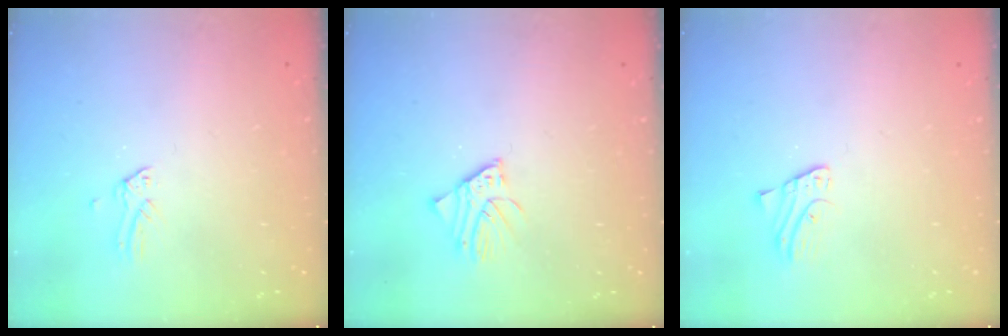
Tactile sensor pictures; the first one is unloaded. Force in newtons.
{"total": 2.2, "press": 2.2, "slide": 0.1}
{"total": 1.8, "press": 1.8, "slide": 0.1}